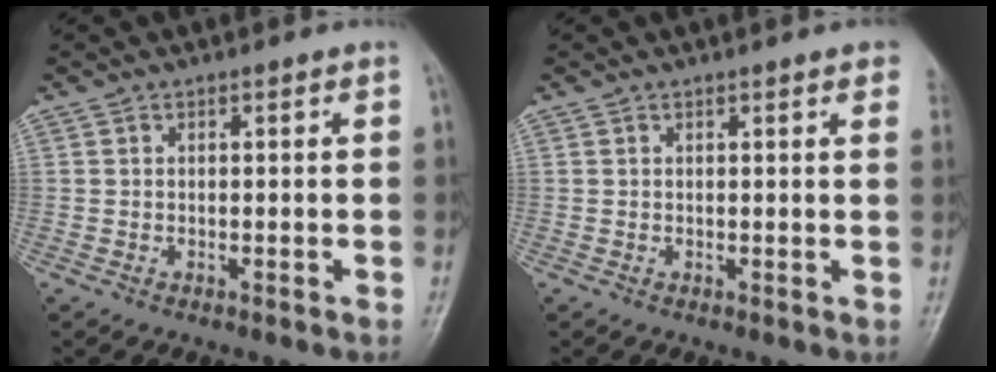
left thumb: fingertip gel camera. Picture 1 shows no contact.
{"total": 4.0, "force": [2.9, 0.7, 2.8], "torque": [-0.023, 0.001, 0.023]}